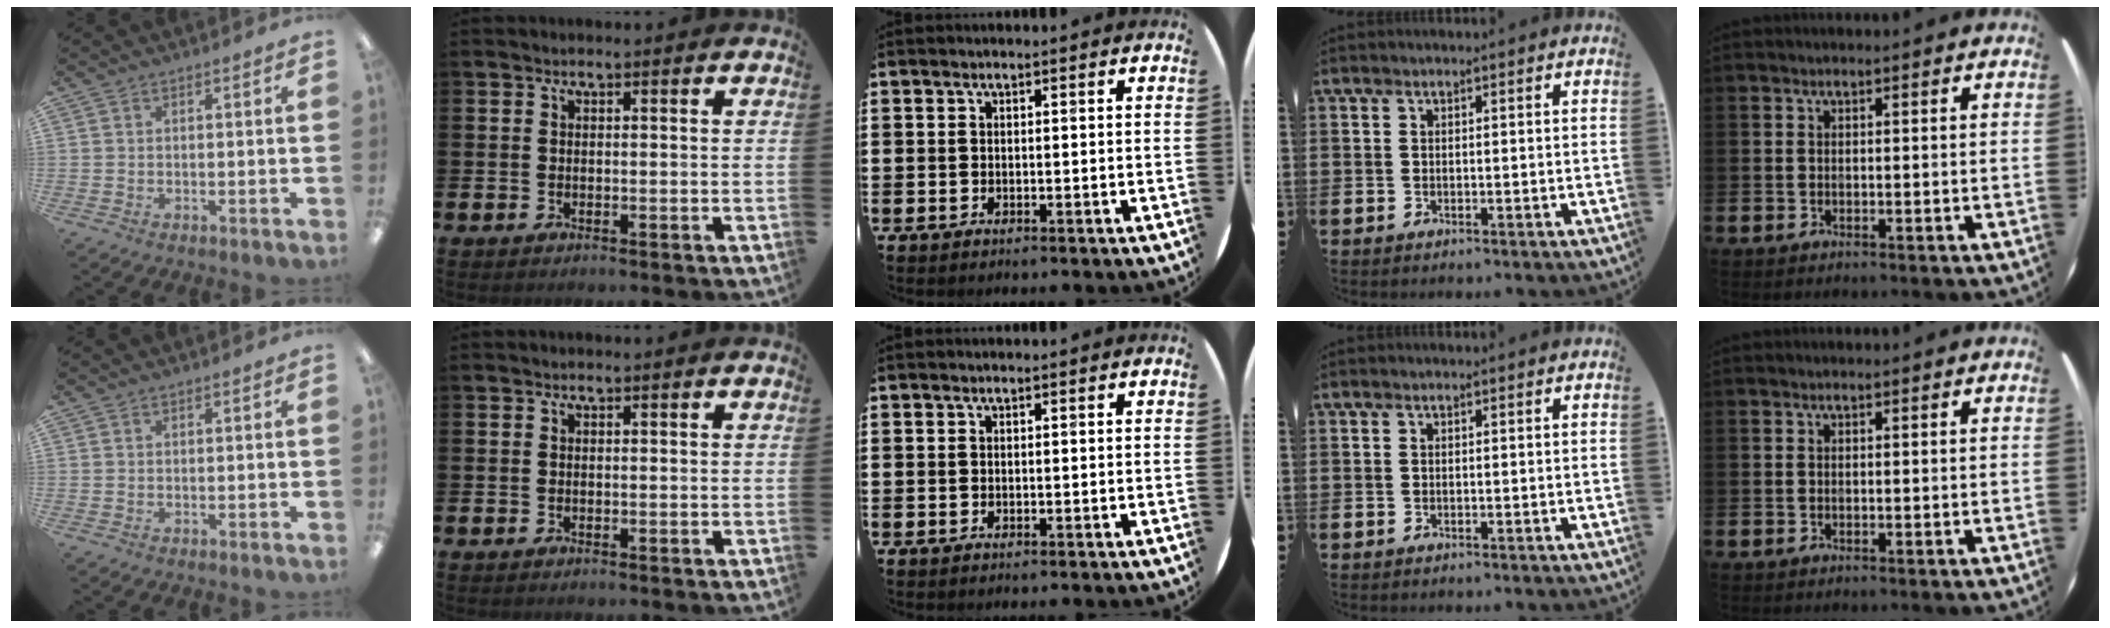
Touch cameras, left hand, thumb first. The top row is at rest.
{}